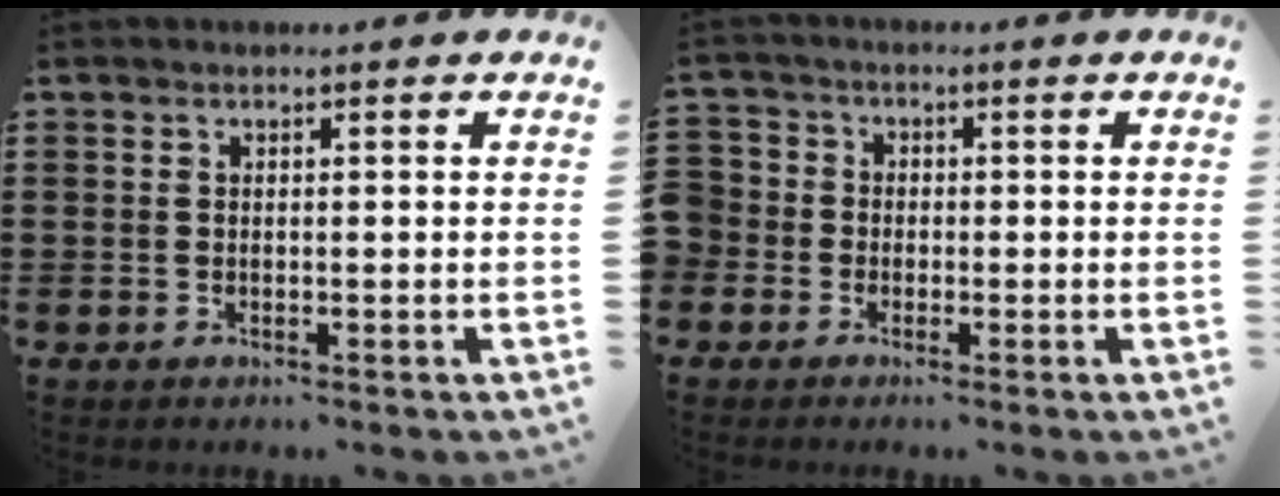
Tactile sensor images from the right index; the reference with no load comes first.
{"total": 2.6, "force": [-1.3, 2.2, 0.2], "torque": [-0.023, 0.003, -0.034]}